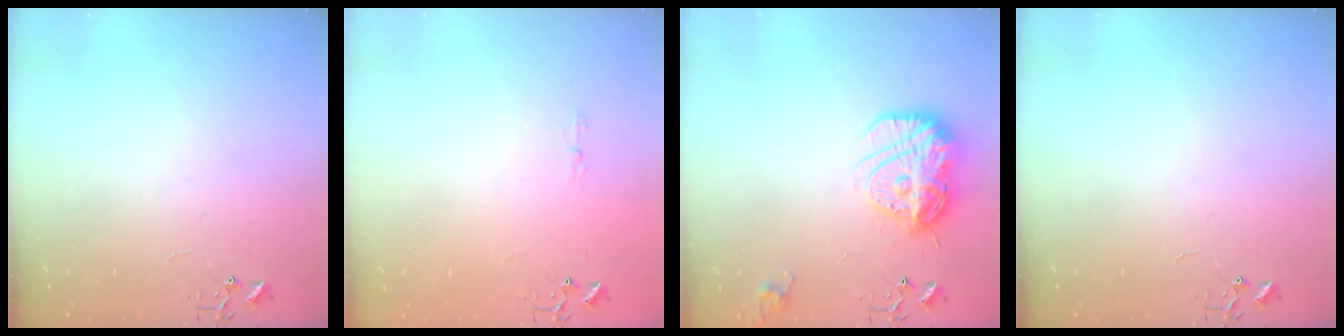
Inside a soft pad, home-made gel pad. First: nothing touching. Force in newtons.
{"total": 4.0, "press": 3.9, "slide": 0.4}
{"total": 16.7, "press": 16.6, "slide": 1.7}
{"total": 0.0}